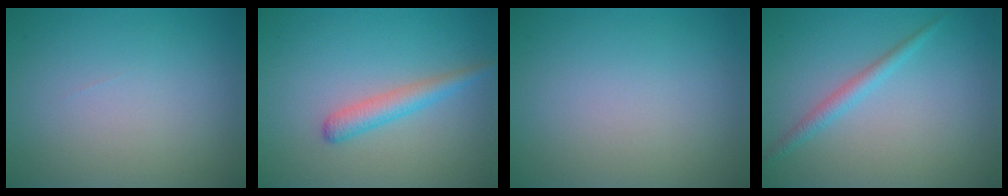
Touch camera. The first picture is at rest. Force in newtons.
{"total": 2.4, "press": 2.3, "slide": 0.1}
{"total": 0.0}
{"total": 1.6, "press": 1.6, "slide": 0.1}